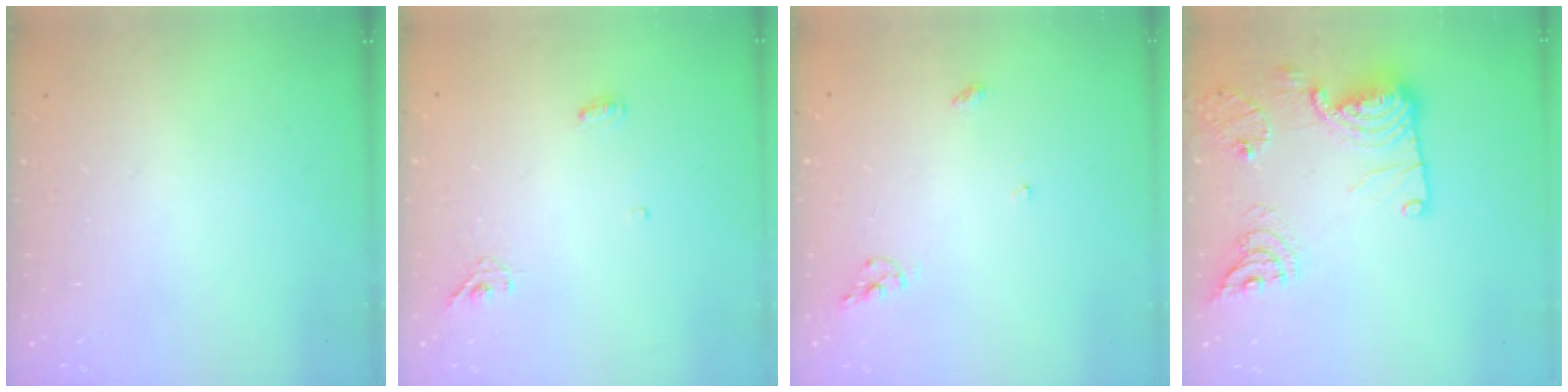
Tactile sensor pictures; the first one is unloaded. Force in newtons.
{"total": 5.1, "press": 5.0, "slide": 1.1}
{"total": 6.2, "press": 6.2, "slide": 0.1}
{"total": 19.2, "press": 19.2, "slide": 1.1}